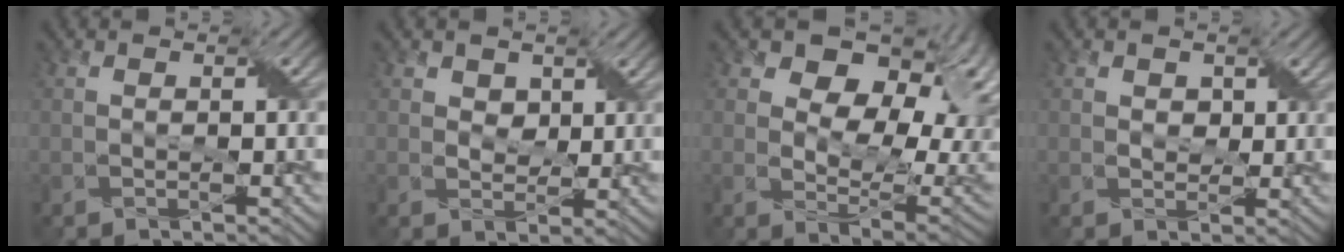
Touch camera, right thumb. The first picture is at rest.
{"total": 3.2, "force": [1.6, 2.3, 1.5], "torque": [-0.038, -0.004, 0.018]}
{"total": 15.8, "force": [6.0, 10.1, 10.6], "torque": [-0.149, 0.022, 0.095]}
{"total": 2.2, "force": [1.0, 1.7, 0.9], "torque": [-0.023, -0.004, 0.012]}